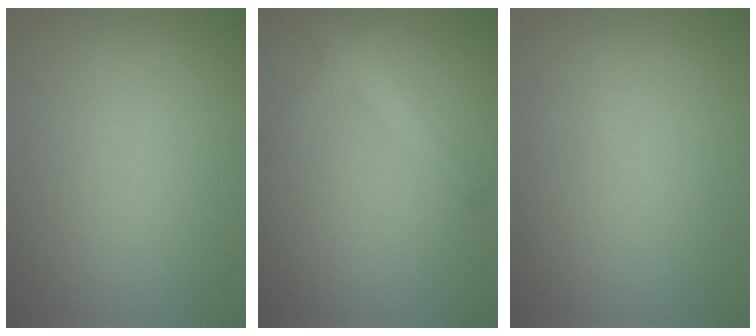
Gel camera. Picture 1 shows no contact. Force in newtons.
{"total": 2.9, "press": 2.9, "slide": 0.1}
{"total": 0.0}